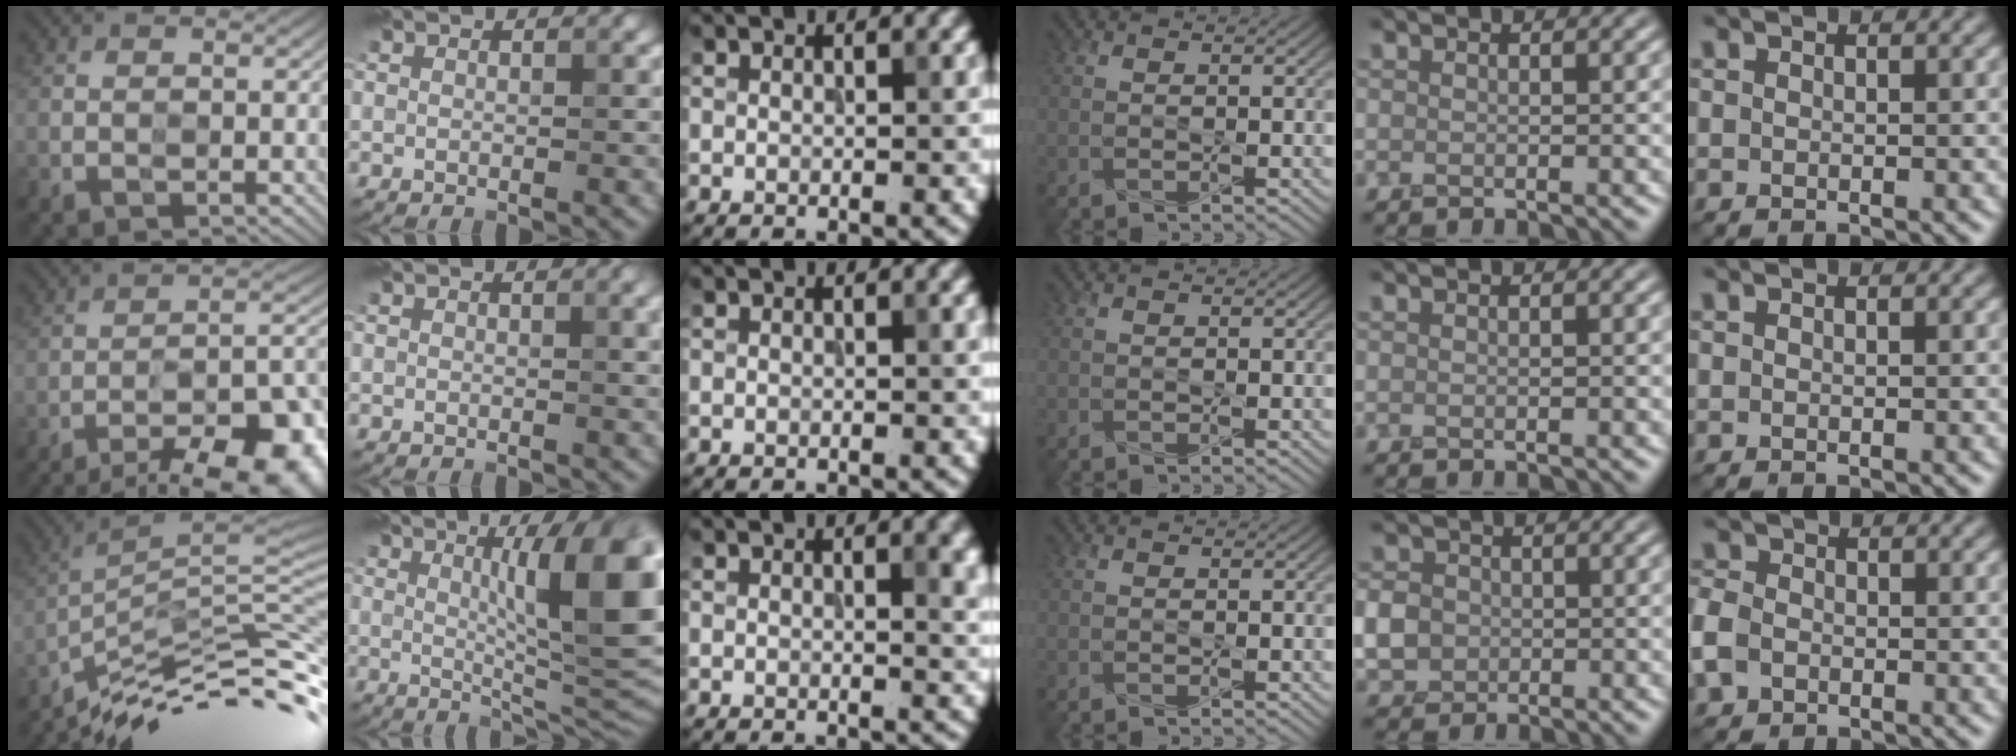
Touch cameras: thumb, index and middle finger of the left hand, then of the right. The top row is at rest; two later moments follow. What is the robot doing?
{"motion": "press", "object": "syringe"}